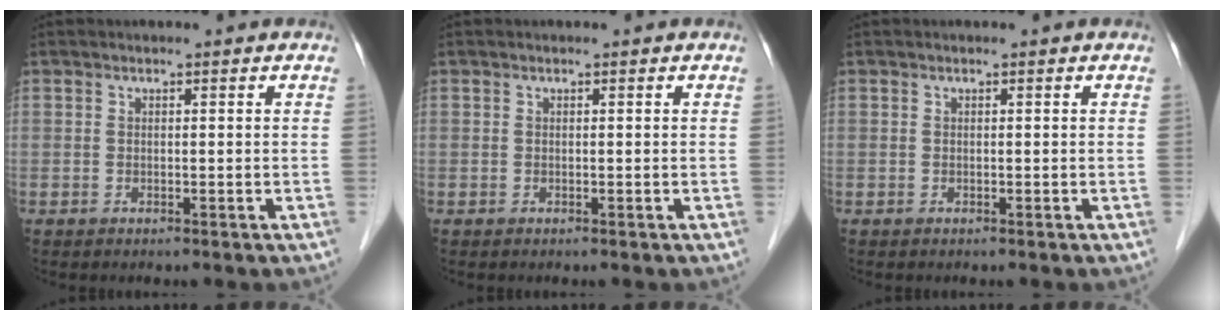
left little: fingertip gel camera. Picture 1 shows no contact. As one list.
[{"total": 0.0}, {"total": 0.0}]